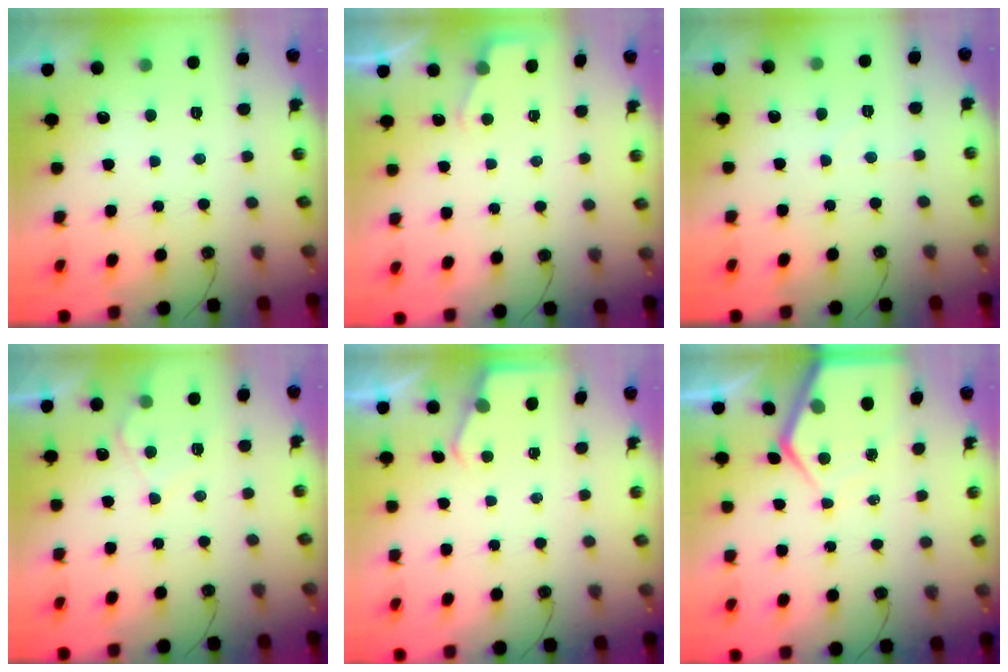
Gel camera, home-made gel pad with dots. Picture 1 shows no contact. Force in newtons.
{"total": 2.4, "press": 2.4, "slide": 0.4}
{"total": 3.4, "press": 3.4, "slide": 0.6}
{"total": 6.9, "press": 6.9, "slide": 0.7}
{"total": 2.3, "press": 2.3, "slide": 0.3}
{"total": 6.9, "press": 6.8, "slide": 0.6}